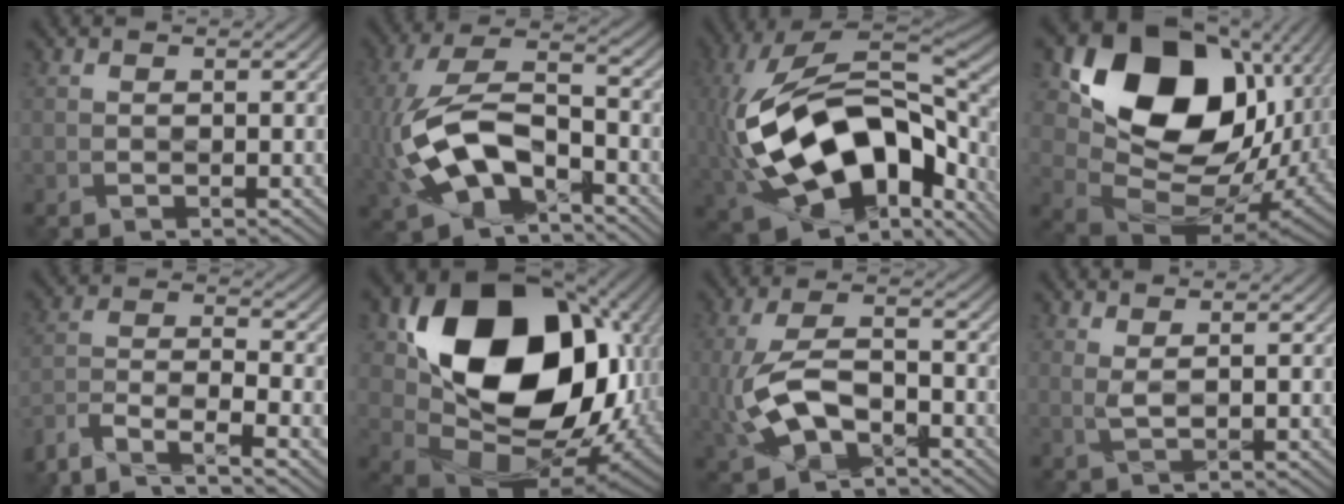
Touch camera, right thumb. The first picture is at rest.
{"total": 13.0, "force": [-4.1, 6.8, 10.3], "torque": [-0.252, -0.010, -0.080]}
{"total": 19.6, "force": [-3.2, 10.8, 16.1], "torque": [-0.349, -0.014, -0.035]}
{"total": 18.9, "force": [5.6, 13.8, 11.7], "torque": [-0.224, -0.014, 0.132]}
{"total": 8.8, "force": [-7.0, 2.6, 4.6], "torque": [-0.091, -0.009, -0.139]}
{"total": 19.7, "force": [3.9, 14.5, 12.9], "torque": [-0.250, -0.039, 0.110]}
{"total": 8.2, "force": [-2.6, 4.1, 6.6], "torque": [-0.155, 0.004, -0.053]}
{"total": 1.4, "force": [1.0, 0.1, 0.9], "torque": [-0.025, -0.001, 0.023]}